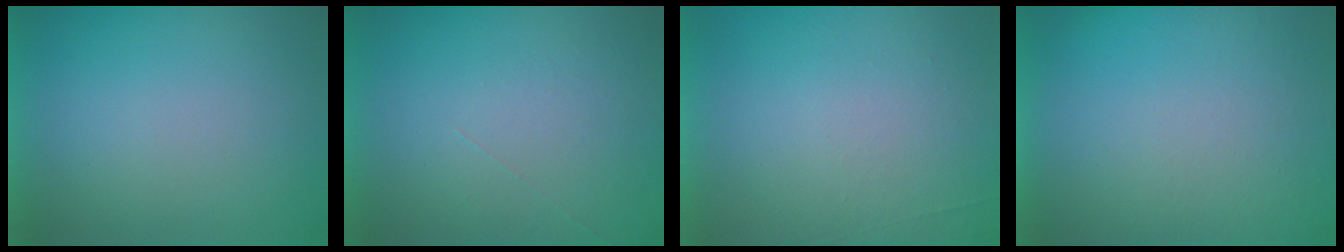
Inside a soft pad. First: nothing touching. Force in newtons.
{"total": 1.2}
{"total": 6.8}
{"total": 5.8}